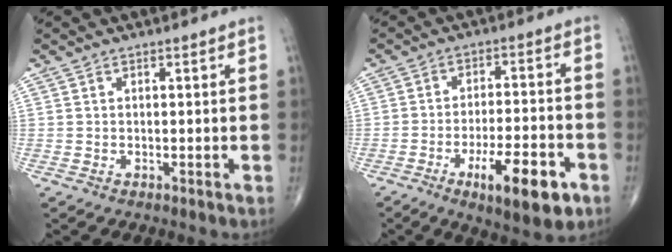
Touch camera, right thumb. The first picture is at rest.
{"total": 13.3, "force": [-6.3, 3.9, 11.0], "torque": [-0.167, 0.020, -0.091]}